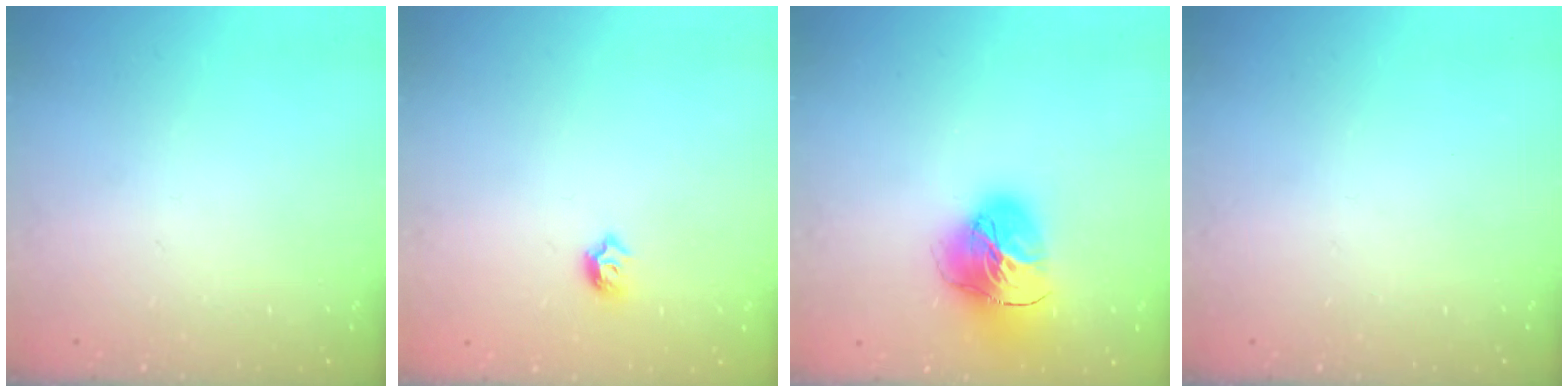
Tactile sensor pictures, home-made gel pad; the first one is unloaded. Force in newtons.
{"total": 5.3, "press": 5.3, "slide": 0.9}
{"total": 16.9, "press": 16.8, "slide": 1.7}
{"total": 0.0}